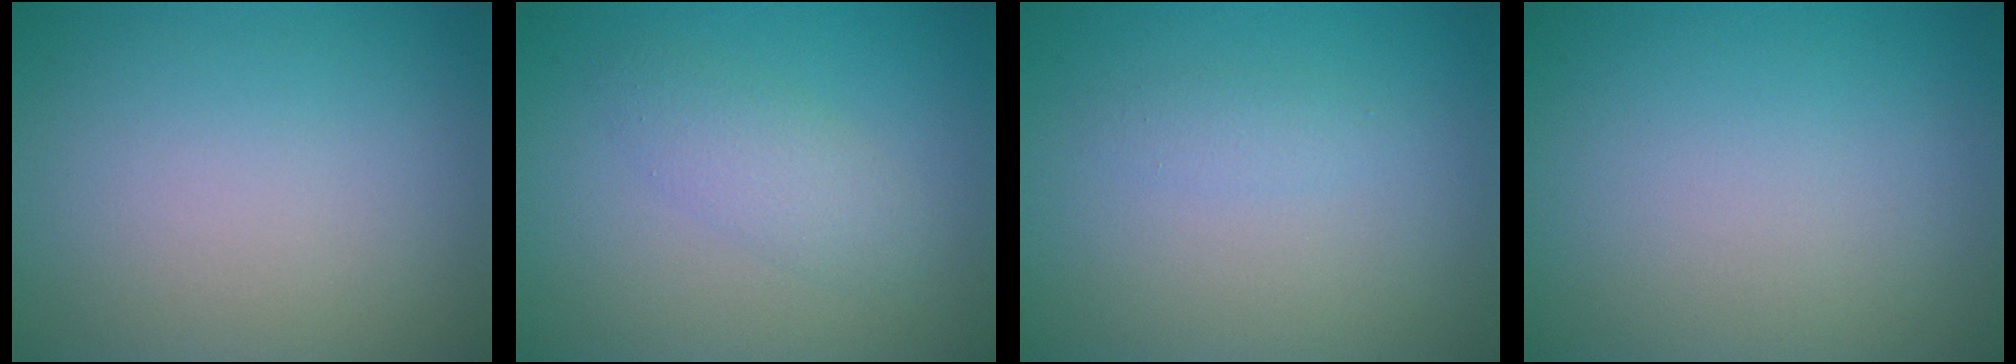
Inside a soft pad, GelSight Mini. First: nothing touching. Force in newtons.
{"total": 2.3, "press": 2.3, "slide": 0.2}
{"total": 0.9, "press": 0.9, "slide": 0.0}
{"total": 0.0}